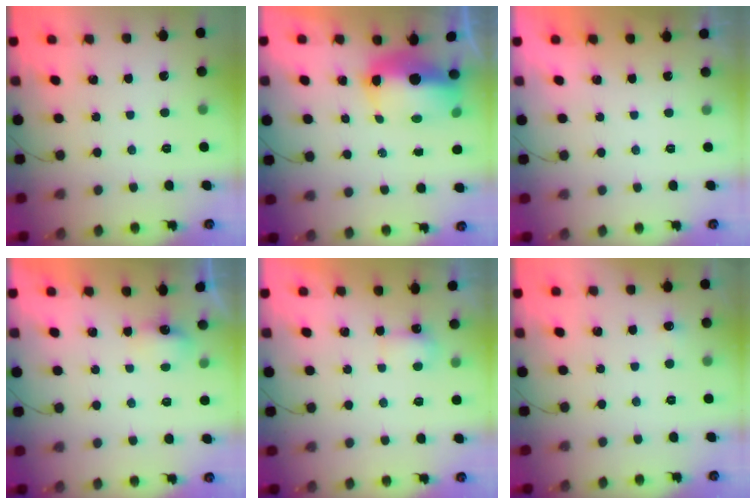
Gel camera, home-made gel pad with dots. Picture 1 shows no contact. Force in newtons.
{"total": 10.5, "press": 10.3, "slide": 2.2}
{"total": 1.9, "press": 0.1, "slide": 1.9}
{"total": 3.7, "press": 3.5, "slide": 1.1}
{"total": 4.5, "press": 4.4, "slide": 0.7}
{"total": 3.4, "press": 3.3, "slide": 1.0}